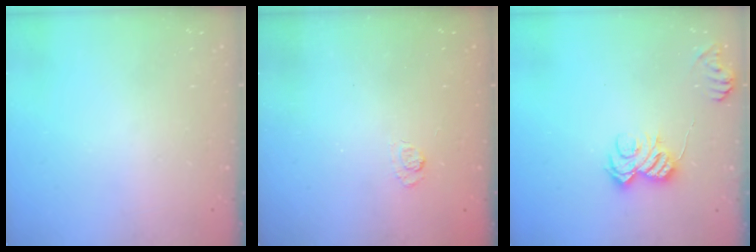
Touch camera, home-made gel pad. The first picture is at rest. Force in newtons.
{"total": 2.9, "press": 2.5, "slide": 1.5}
{"total": 8.6, "press": 8.6, "slide": 0.7}